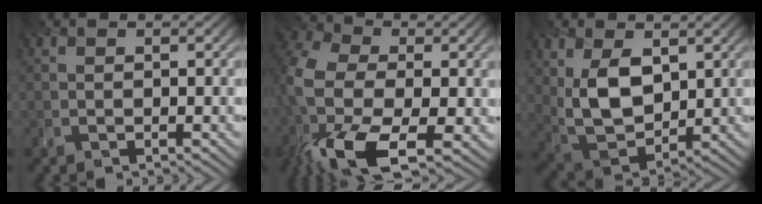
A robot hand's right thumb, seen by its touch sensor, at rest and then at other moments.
{"total": 15.7, "force": [-5.3, 8.3, 12.3], "torque": [-0.287, -0.028, -0.098]}
{"total": 9.1, "force": [2.4, 5.5, 6.8], "torque": [-0.167, -0.009, 0.053]}